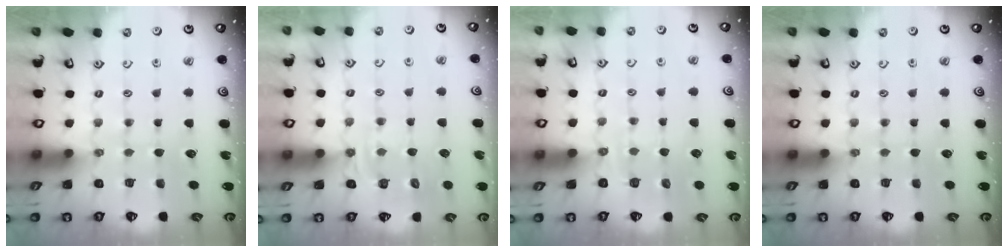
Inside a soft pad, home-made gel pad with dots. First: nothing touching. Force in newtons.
{"total": 8.6, "press": 8.5, "slide": 1.4}
{"total": 2.1, "press": 1.0, "slide": 1.9}
{"total": 0.0}